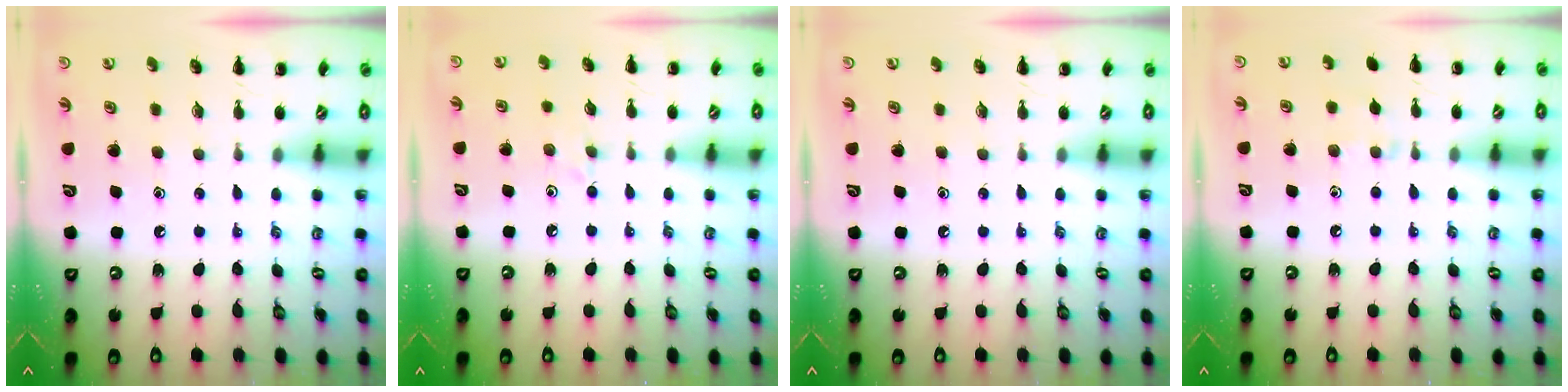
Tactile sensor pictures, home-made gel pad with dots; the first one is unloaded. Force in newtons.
{"total": 5.5, "press": 5.3, "slide": 1.6}
{"total": 0.0}
{"total": 4.9, "press": 4.6, "slide": 1.7}